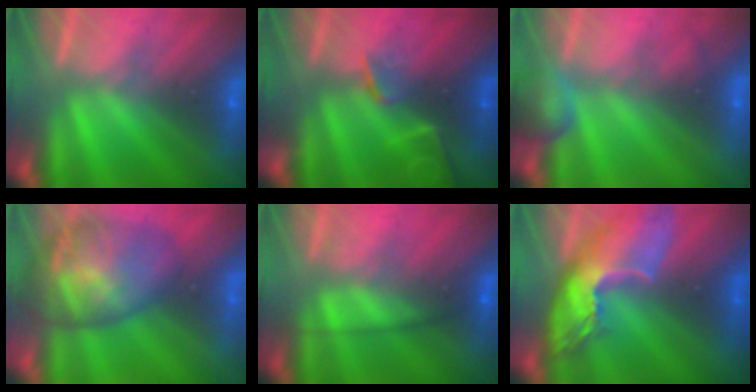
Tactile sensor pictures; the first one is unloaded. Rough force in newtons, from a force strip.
{"total": 2.1}
{"total": 2.5}
{"total": 7.6}
{"total": 2.4}
{"total": 6.6}